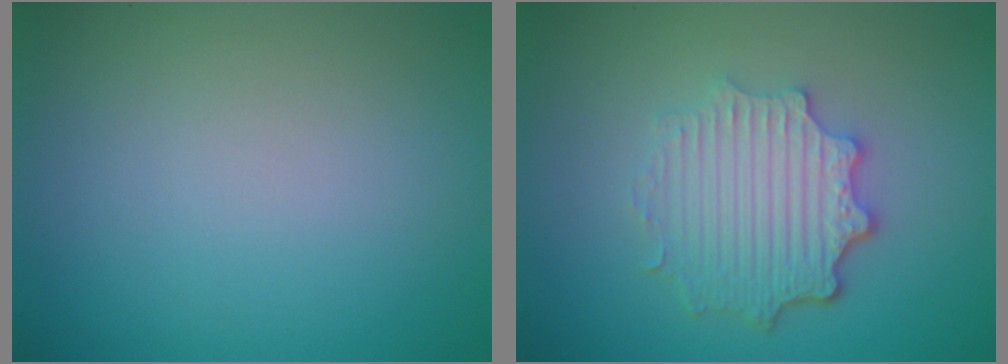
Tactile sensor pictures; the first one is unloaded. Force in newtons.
{"total": 4.6, "press": 3.6, "slide": 2.8}